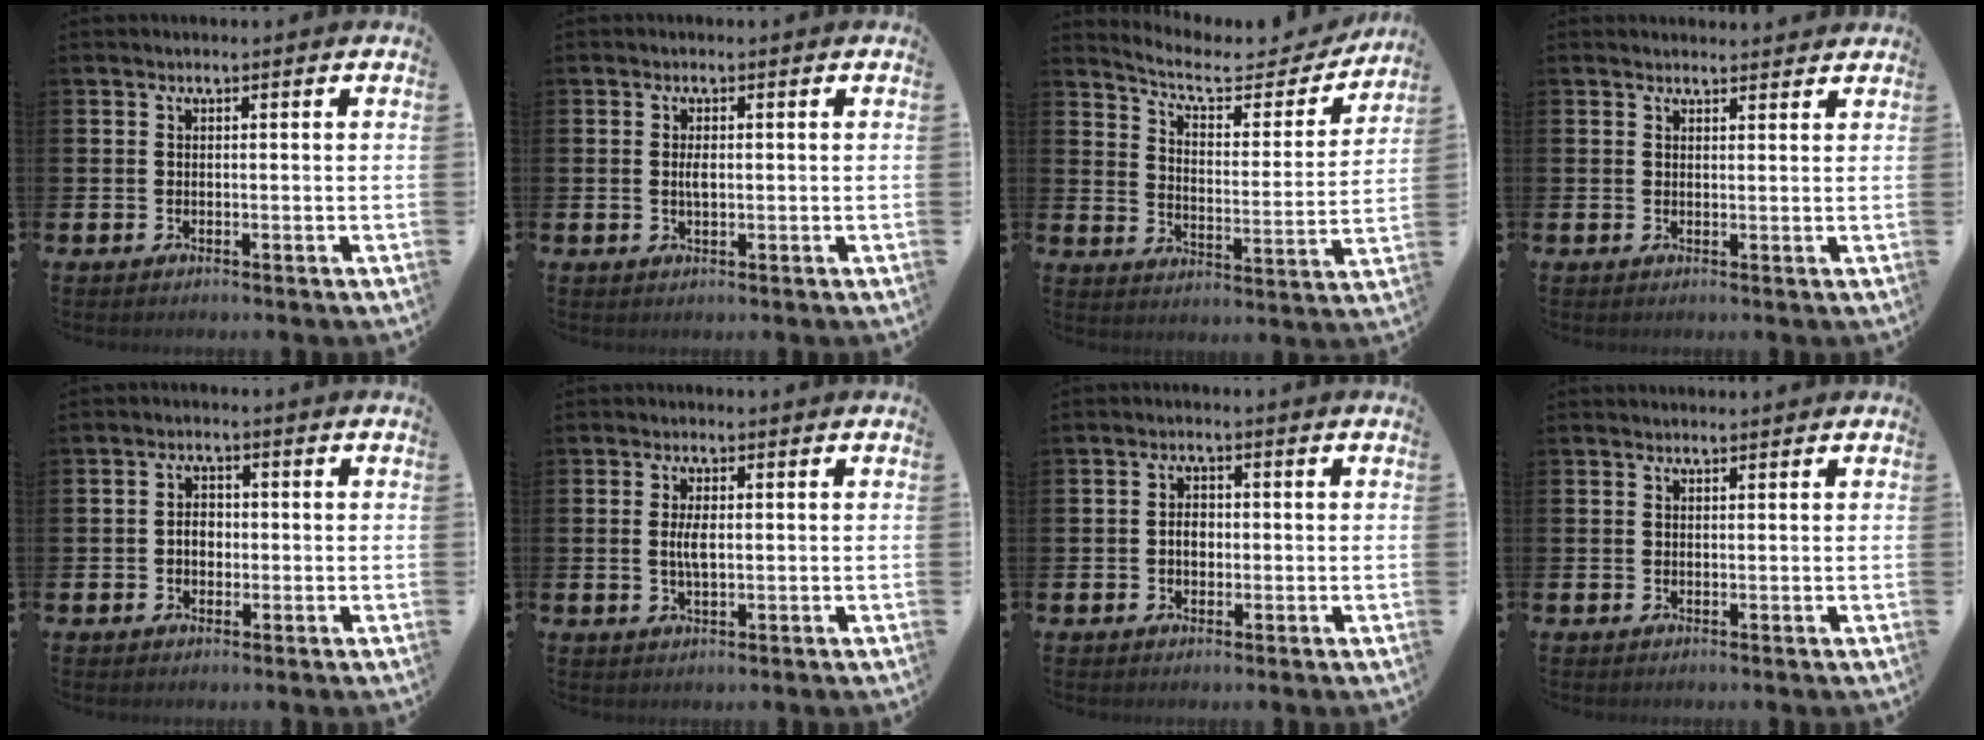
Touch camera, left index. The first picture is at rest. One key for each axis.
{"total": 1.7, "fx": 0.2, "fy": 0.7, "fz": 1.5, "tx": -0.019, "ty": -0.001, "tz": -0.001}
{"total": 7.9, "fx": 7.0, "fy": 2.3, "fz": 2.7, "tx": -0.072, "ty": -0.047, "tz": 0.117}
{"total": 1.8, "fx": 1.8, "fy": 0.3, "fz": -0.1, "tx": 0.011, "ty": -0.008, "tz": 0.030}
{"total": 2.7, "fx": -0.2, "fy": 2.0, "fz": 1.8, "tx": -0.015, "ty": -0.001, "tz": -0.011}
{"total": 3.1, "fx": 0.3, "fy": 1.2, "fz": 2.8, "tx": -0.043, "ty": -0.001, "tz": 0.001}
{"total": 2.5, "fx": -0.2, "fy": 1.7, "fz": 1.7, "tx": -0.013, "ty": 0.000, "tz": -0.009}
{"total": 0.8, "fx": 0.8, "fy": 0.1, "fz": 0.1, "tx": 0.010, "ty": -0.004, "tz": 0.012}